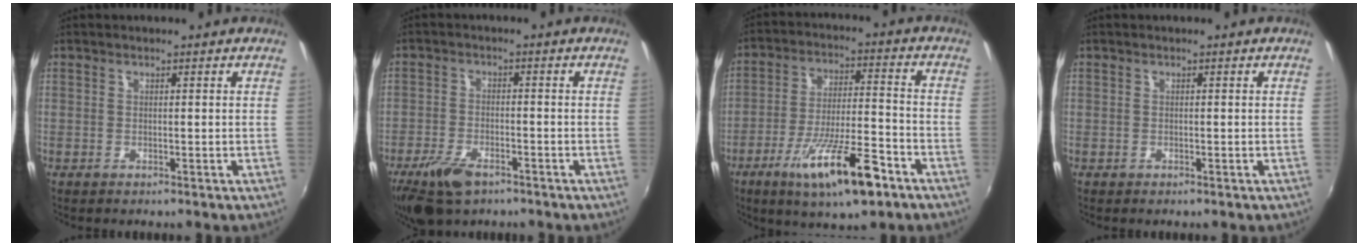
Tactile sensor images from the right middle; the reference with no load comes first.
{"total": 8.7, "force": [-5.8, 3.9, 5.2], "torque": [-0.131, -0.017, -0.106]}
{"total": 15.2, "force": [-8.8, 3.3, 11.9], "torque": [-0.226, -0.025, -0.149]}
{"total": 0.0}